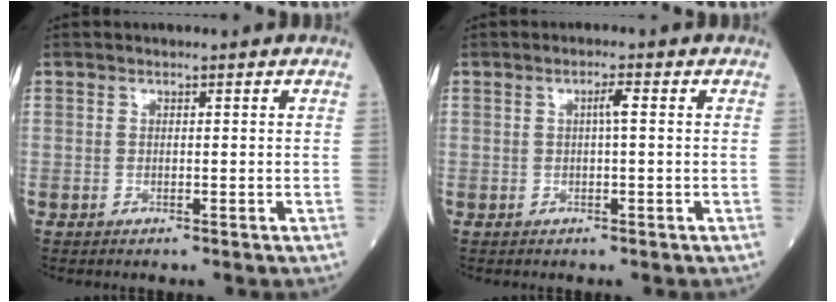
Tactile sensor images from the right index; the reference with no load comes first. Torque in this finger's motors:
{"motor_torque": [0.27, 0.03, 0.15, 0.04]}